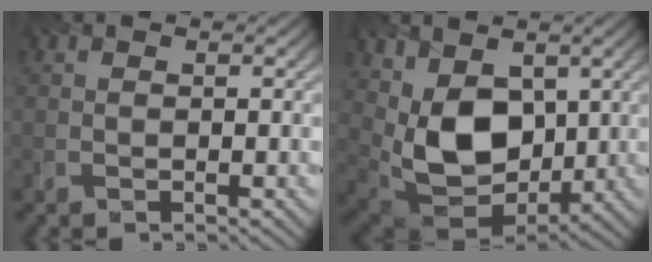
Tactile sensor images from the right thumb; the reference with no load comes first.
{"total": 11.4, "force": [2.2, 7.6, 8.1], "torque": [-0.197, -0.020, 0.050]}